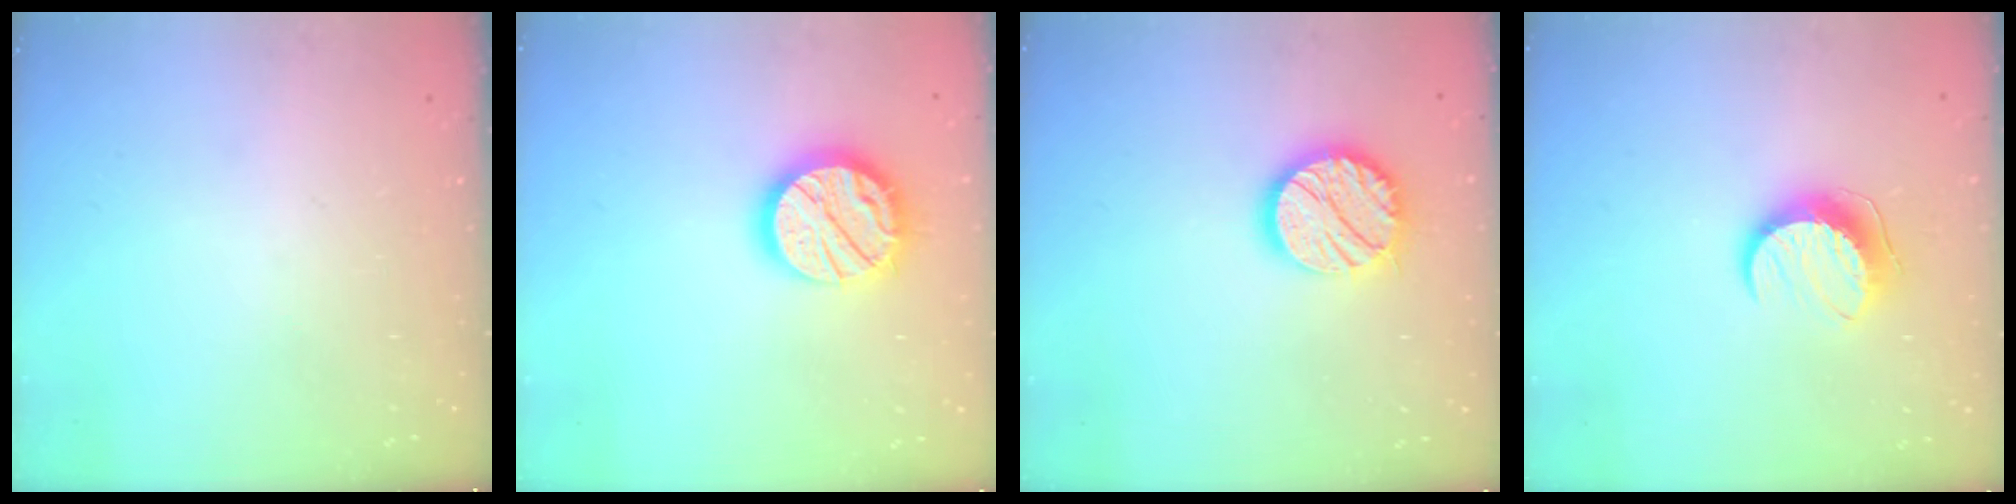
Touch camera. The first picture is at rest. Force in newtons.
{"total": 16.8, "press": 16.7, "slide": 1.2}
{"total": 14.8, "press": 14.7, "slide": 0.9}
{"total": 10.2, "press": 10.1, "slide": 0.5}